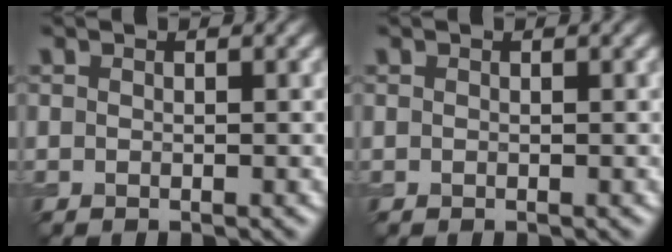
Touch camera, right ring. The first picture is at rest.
{"total": 0.0}